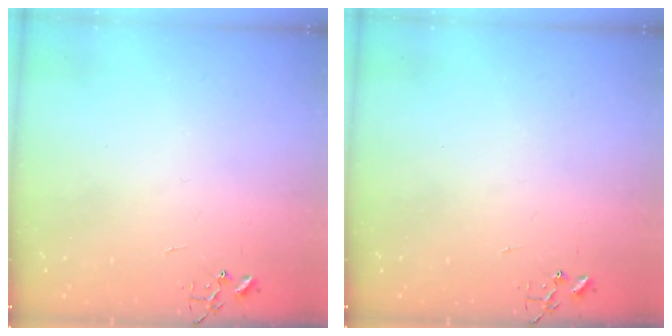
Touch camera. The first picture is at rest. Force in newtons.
{"total": 0.0}